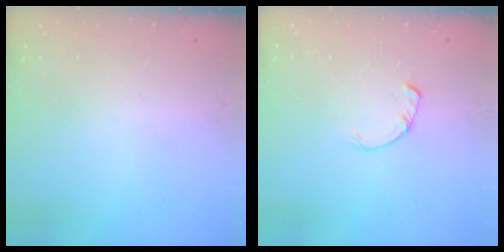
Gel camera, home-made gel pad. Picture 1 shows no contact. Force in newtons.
{"total": 0.8, "press": 0.8, "slide": 0.2}